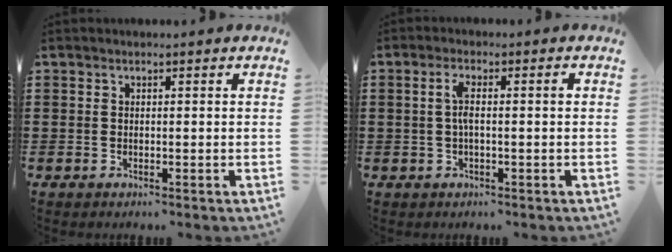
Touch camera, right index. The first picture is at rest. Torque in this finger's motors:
{"motor_torque": [0.38, -0.12, 0.28, 0.05]}